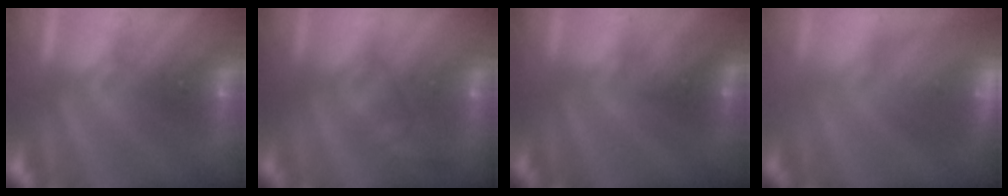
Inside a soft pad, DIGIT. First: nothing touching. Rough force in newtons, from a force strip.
{"total": 1.1}
{"total": 2.1}
{"total": 9.4}